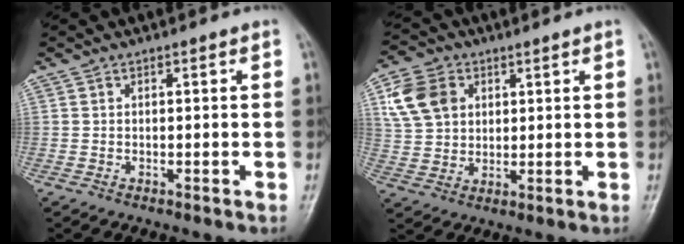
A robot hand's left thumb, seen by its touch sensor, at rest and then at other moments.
{"total": 9.5, "force": [3.5, 7.2, 5.1], "torque": [-0.080, -0.002, 0.067]}